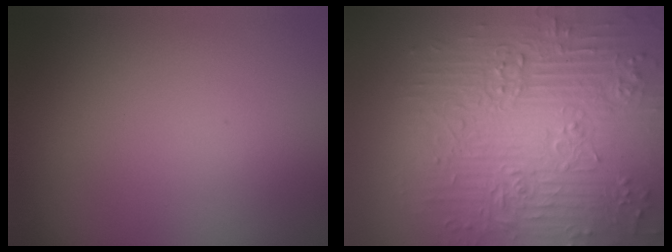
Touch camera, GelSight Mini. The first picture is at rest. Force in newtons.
{"total": 9.2, "press": 6.8, "slide": 6.2}